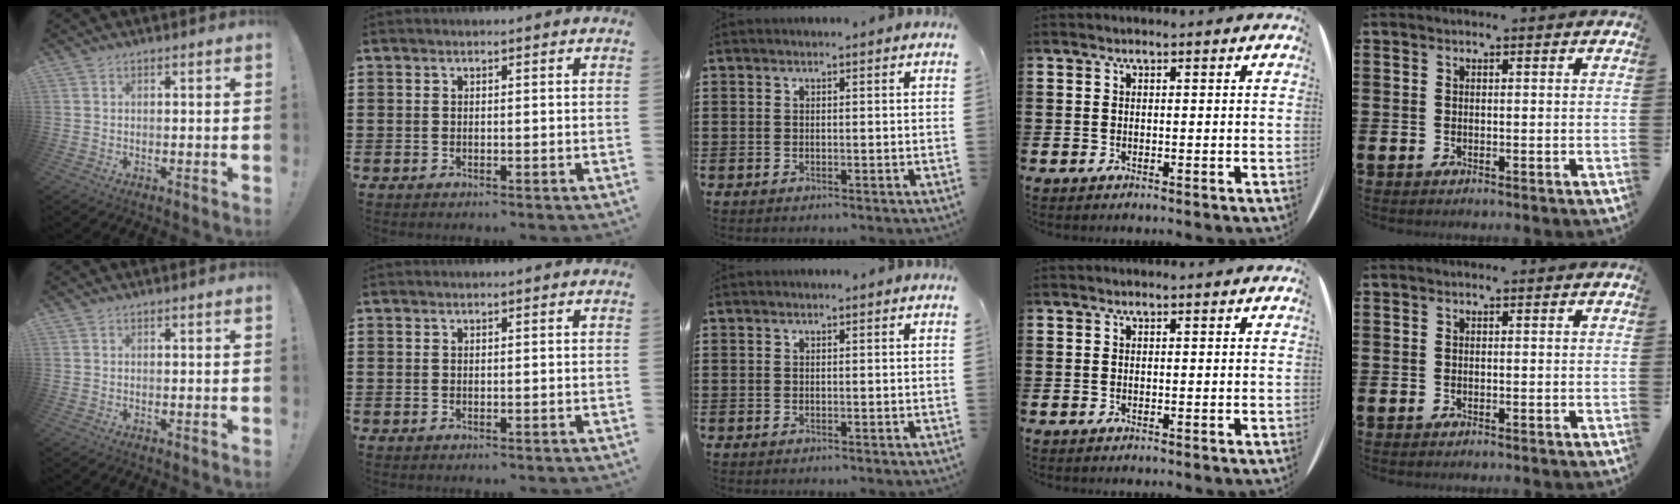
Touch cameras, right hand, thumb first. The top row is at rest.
{}